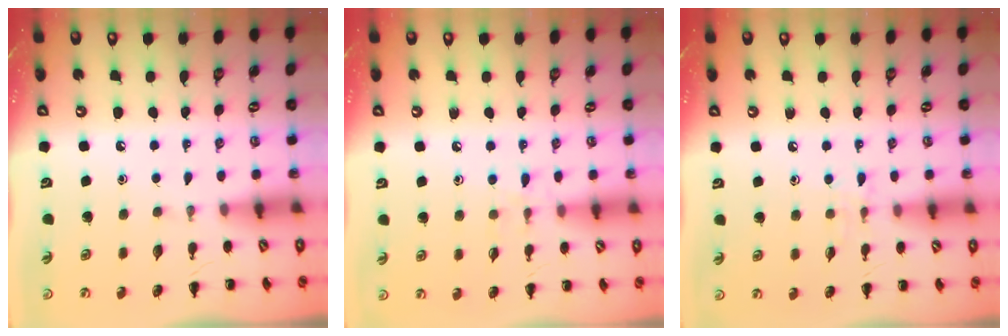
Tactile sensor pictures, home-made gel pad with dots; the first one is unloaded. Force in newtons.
{"total": 6.5, "press": 6.1, "slide": 2.4}
{"total": 5.0, "press": 4.8, "slide": 1.3}